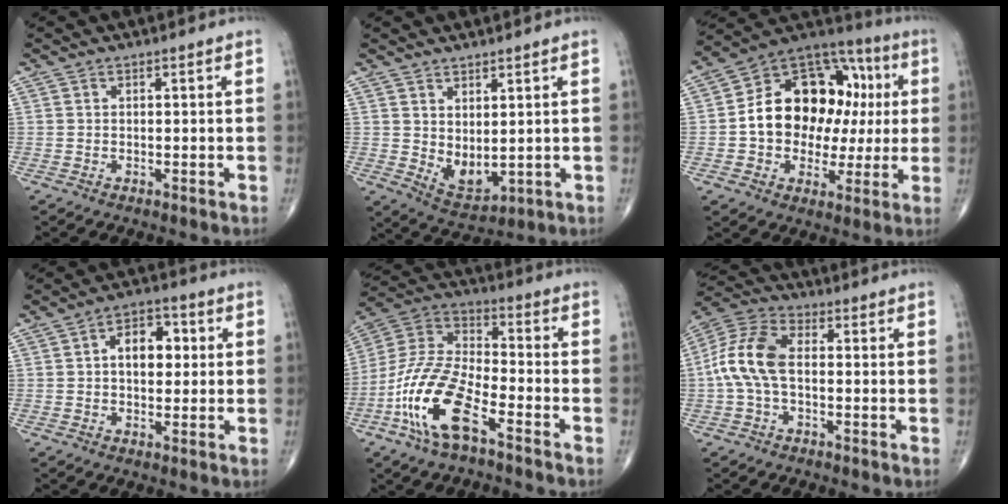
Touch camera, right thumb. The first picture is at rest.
{"total": 6.0, "force": [1.2, 3.2, 5.0], "torque": [-0.072, -0.024, 0.040]}
{"total": 21.8, "force": [1.7, 15.5, 15.3], "torque": [-0.189, 0.046, 0.028]}
{"total": 7.8, "force": [1.0, 5.1, 5.9], "torque": [-0.064, 0.016, 0.009]}
{"total": 16.5, "force": [-8.0, 6.3, 13.0], "torque": [-0.275, 0.041, -0.159]}
{"total": 10.6, "force": [-1.0, 5.3, 9.2], "torque": [-0.206, 0.030, -0.027]}